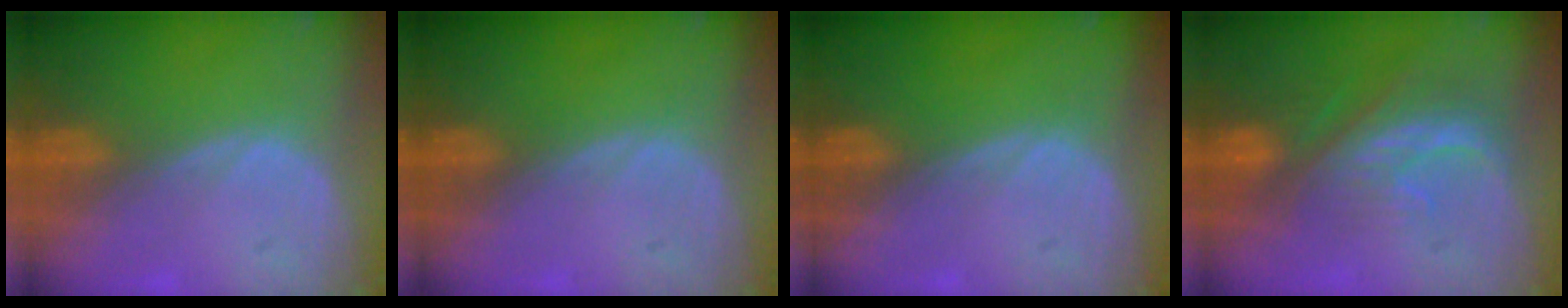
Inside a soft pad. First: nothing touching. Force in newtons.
{"total": 0.0}
{"total": 0.0}
{"total": 8.2, "press": 7.4, "slide": 3.4}